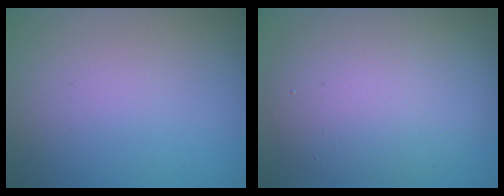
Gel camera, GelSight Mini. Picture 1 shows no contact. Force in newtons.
{"total": 8.8, "press": 8.8, "slide": 0.7}